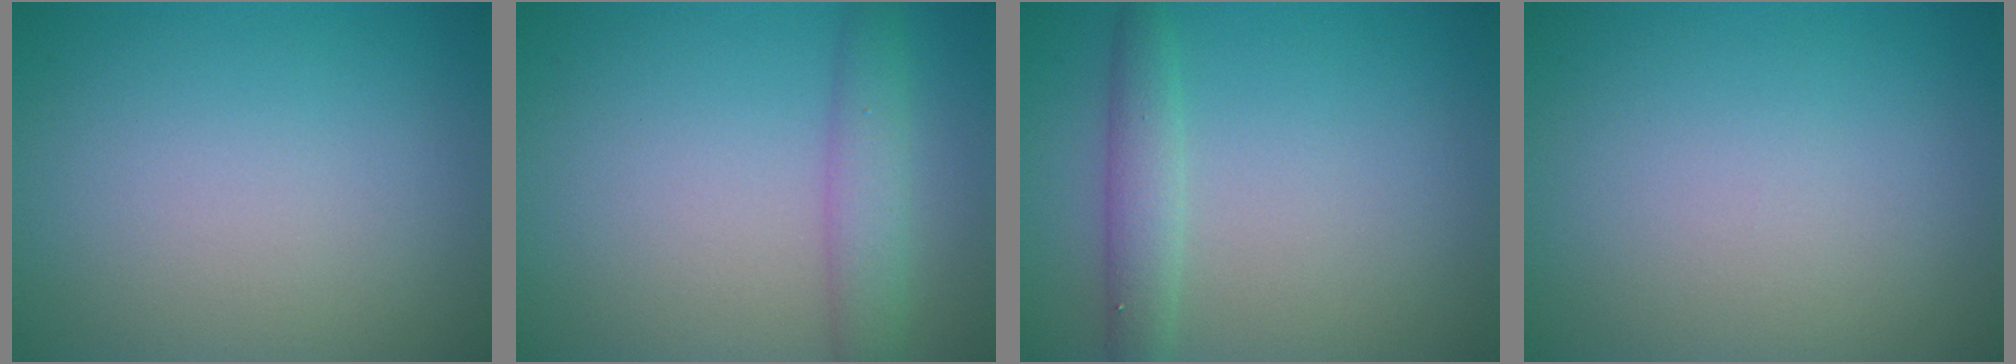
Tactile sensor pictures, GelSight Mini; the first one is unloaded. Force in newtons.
{"total": 3.0, "press": 3.0, "slide": 0.1}
{"total": 2.4, "press": 2.4, "slide": 0.1}
{"total": 0.0}